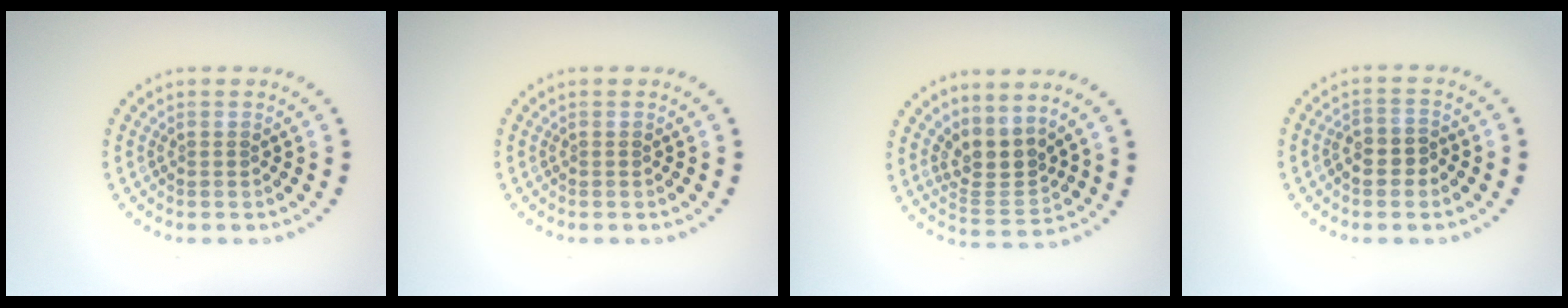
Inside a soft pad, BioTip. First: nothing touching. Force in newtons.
{"total": 0.0}
{"total": 3.2, "press": 2.4, "slide": 2.1}
{"total": 2.3, "press": 2.1, "slide": 0.9}